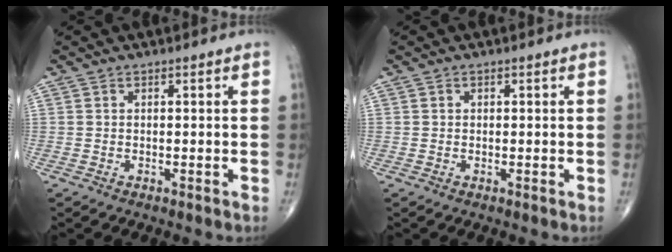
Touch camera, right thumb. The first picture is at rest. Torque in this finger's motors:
{"motor_torque": [0.13, -0.23, -0.28, -0.19, 0.02]}